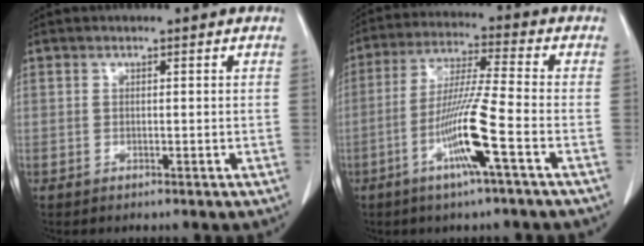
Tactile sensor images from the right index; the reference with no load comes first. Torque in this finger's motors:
{"motor_torque": [1.77, -0.38, 0.88, 0.20]}